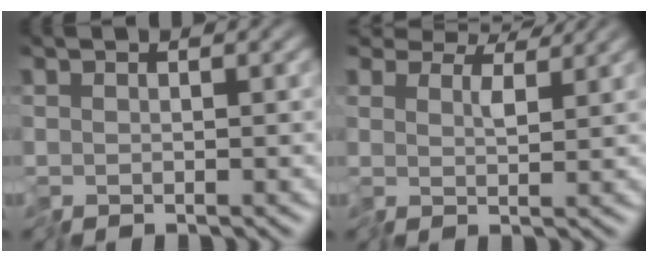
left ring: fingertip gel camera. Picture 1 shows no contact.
{"total": 4.4, "force": [3.6, 1.8, 1.8], "torque": [-0.043, 0.010, 0.047]}